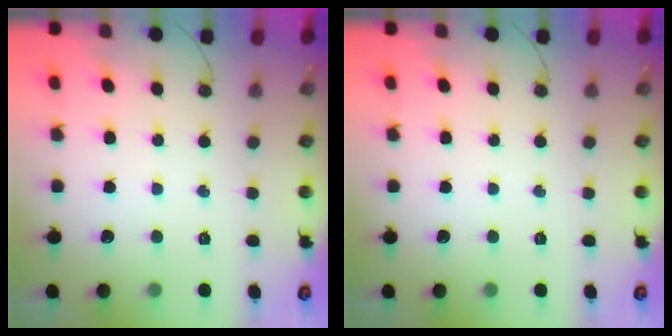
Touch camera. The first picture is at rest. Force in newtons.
{"total": 0.0}